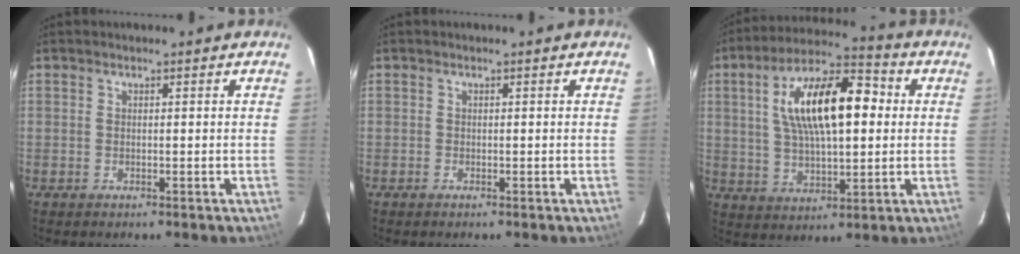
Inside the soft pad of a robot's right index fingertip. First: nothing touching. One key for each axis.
{"total": 0.0}
{"total": 17.3, "fx": 3.3, "fy": 7.1, "fz": 15.5, "tx": -0.272, "ty": 0.030, "tz": 0.055}